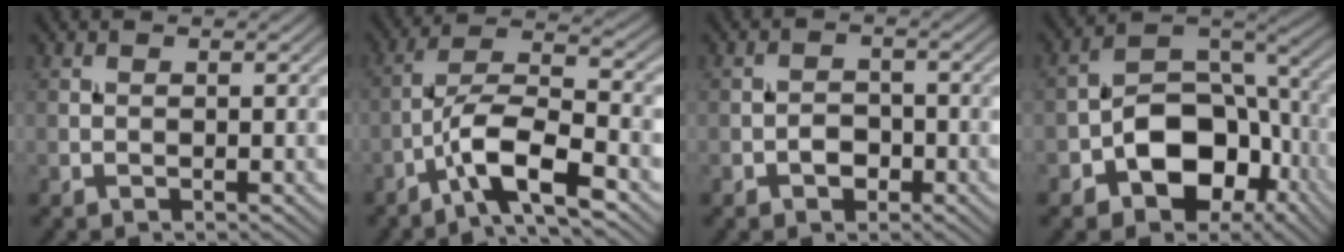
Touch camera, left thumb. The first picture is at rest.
{"total": 8.9, "force": [-4.9, 2.3, 7.1], "torque": [-0.128, 0.014, -0.101]}
{"total": 2.4, "force": [-1.2, 1.6, 1.2], "torque": [-0.019, 0.003, -0.024]}
{"total": 12.6, "force": [-5.1, 8.5, 7.7], "torque": [-0.135, -0.011, -0.101]}